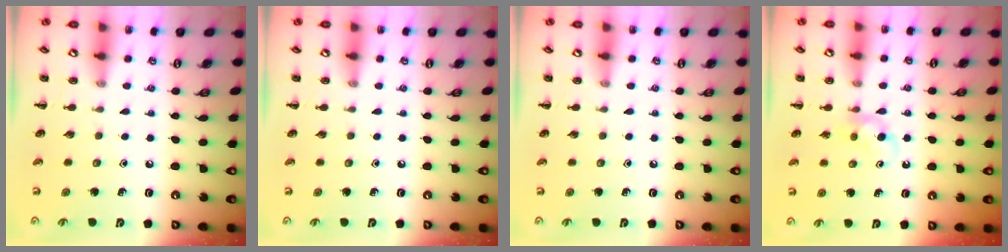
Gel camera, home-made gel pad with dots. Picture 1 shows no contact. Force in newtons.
{"total": 0.0}
{"total": 0.0}
{"total": 3.7, "press": 3.4, "slide": 1.5}